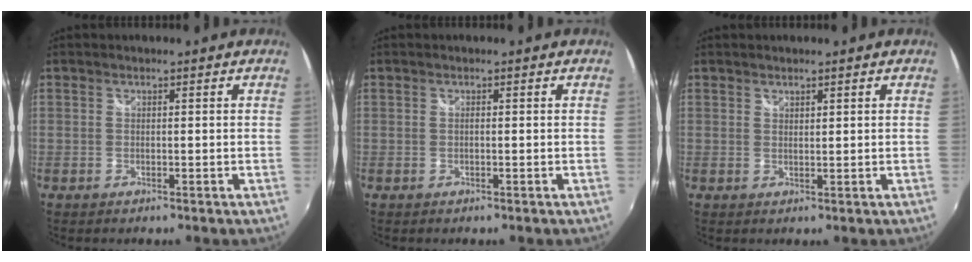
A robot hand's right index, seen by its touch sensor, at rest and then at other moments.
{"total": 0.0}
{"total": 0.9, "force": [0.9, 0.2, 0.2], "torque": [-0.002, 0.000, 0.016]}